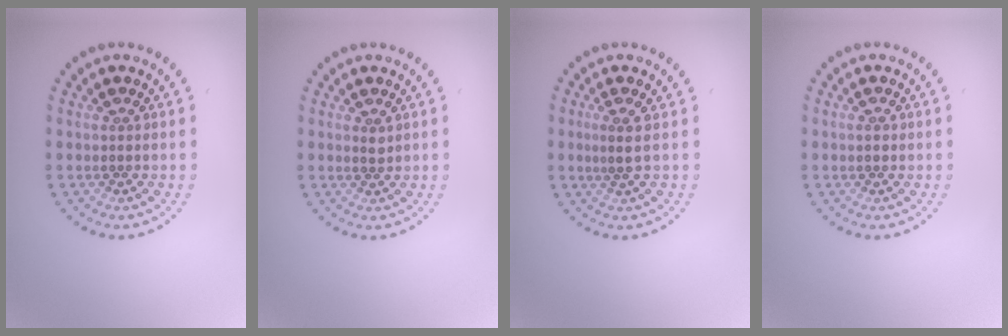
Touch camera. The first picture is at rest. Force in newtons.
{"total": 0.9, "press": 0.7, "slide": 0.5}
{"total": 1.4, "press": 1.1, "slide": 0.9}
{"total": 0.9, "press": 0.9, "slide": 0.2}